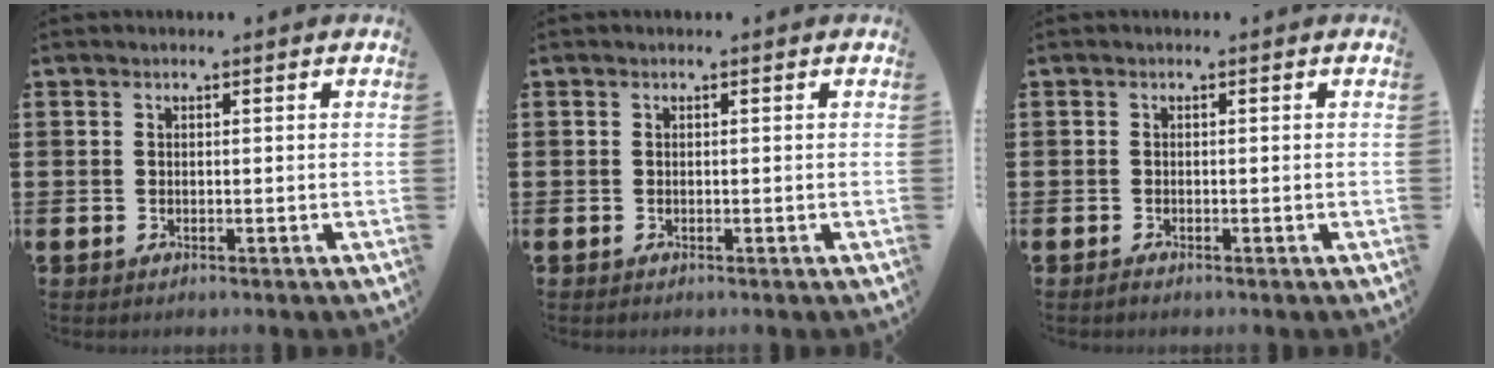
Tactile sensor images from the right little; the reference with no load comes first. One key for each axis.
{"total": 0.0}
{"total": 0.0}